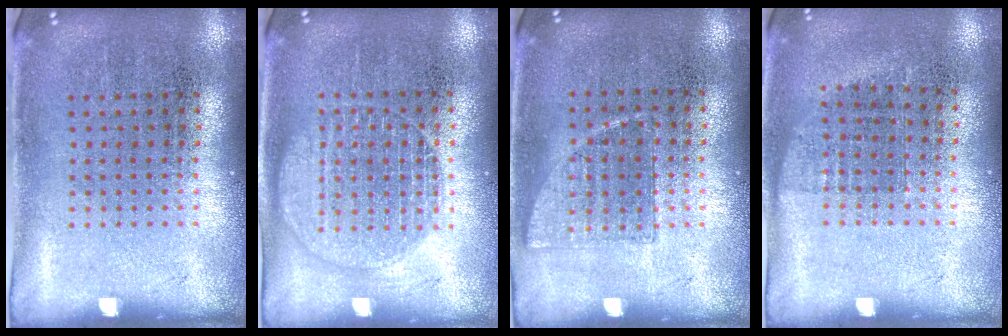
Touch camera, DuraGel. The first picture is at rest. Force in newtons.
{"total": 1.3, "press": 1.3, "slide": 0.2}
{"total": 0.6, "press": 0.6, "slide": 0.3}
{"total": 0.7, "press": 0.7, "slide": 0.3}